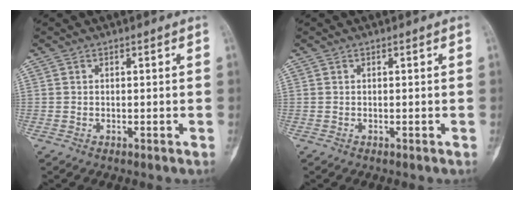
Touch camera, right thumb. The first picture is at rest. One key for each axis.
{"total": 0.0}